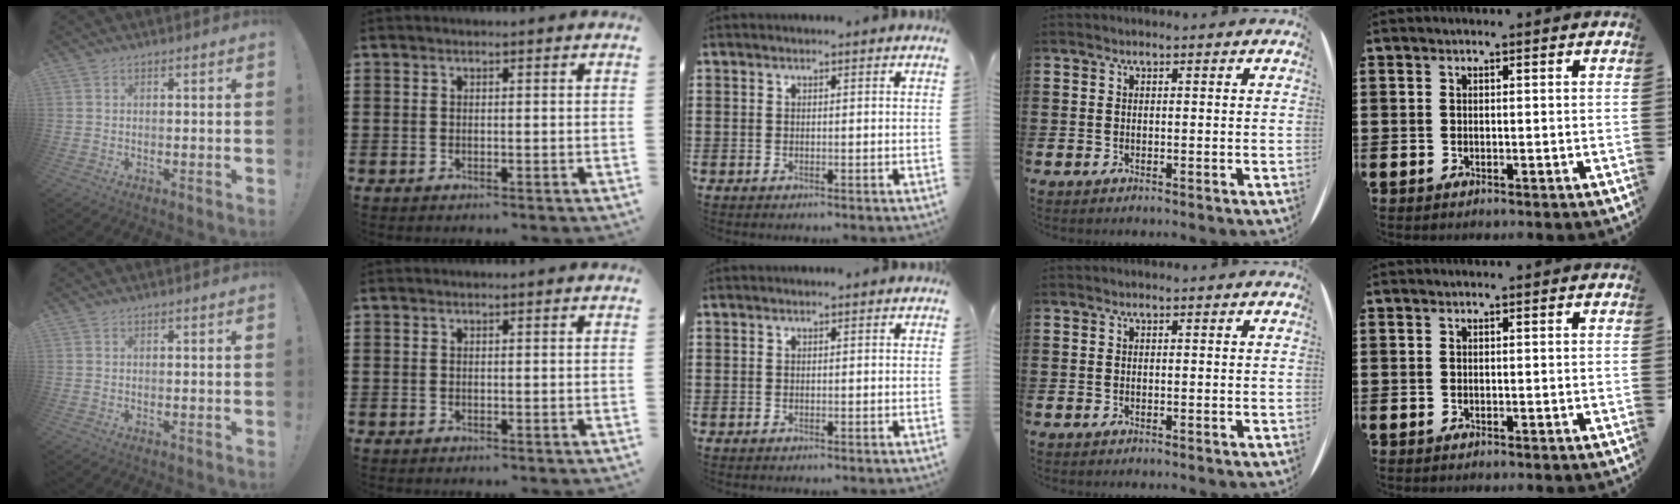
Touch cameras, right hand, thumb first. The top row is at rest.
{}